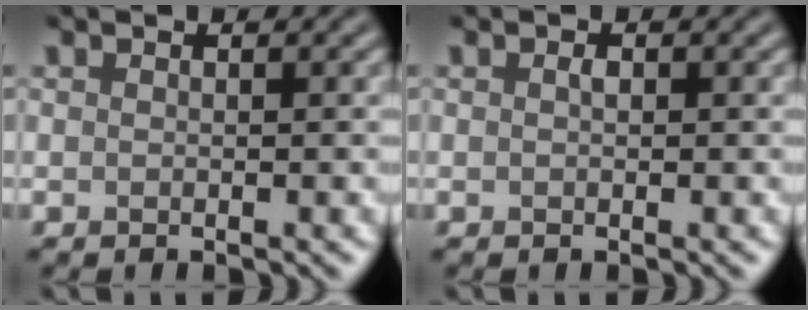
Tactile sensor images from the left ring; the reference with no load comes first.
{"total": 0.5, "force": [0.1, 0.3, 0.4], "torque": [-0.010, 0.000, 0.000]}